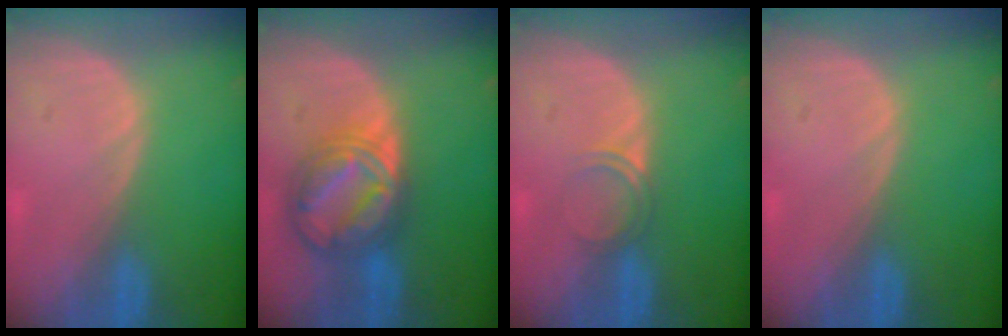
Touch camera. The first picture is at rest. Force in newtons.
{"total": 8.6, "press": 8.5, "slide": 0.6}
{"total": 2.1, "press": 1.8, "slide": 1.1}
{"total": 0.0}